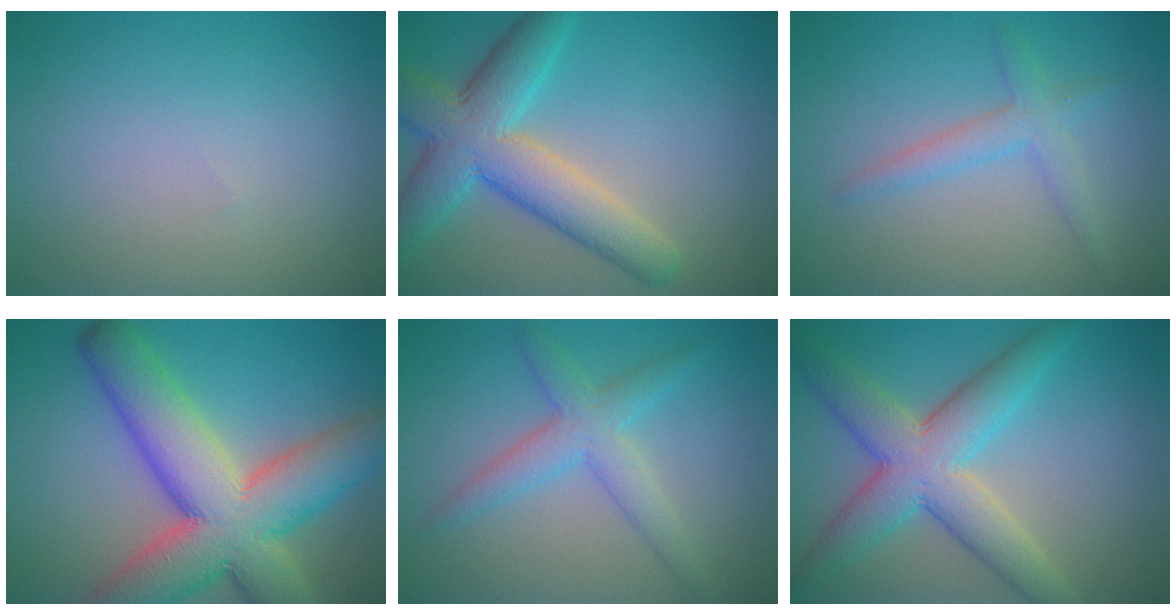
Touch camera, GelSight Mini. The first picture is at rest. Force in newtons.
{"total": 7.7, "press": 7.7, "slide": 0.2}
{"total": 2.4, "press": 2.4, "slide": 0.3}
{"total": 13.1, "press": 13.0, "slide": 0.8}
{"total": 3.7, "press": 3.7, "slide": 0.0}
{"total": 7.4, "press": 7.3, "slide": 0.5}